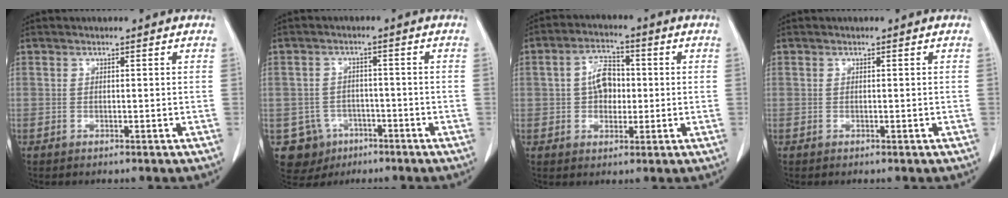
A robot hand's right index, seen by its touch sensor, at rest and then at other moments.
{"total": 6.7, "force": [-2.9, 6.0, 0.6], "torque": [-0.016, 0.009, -0.036]}
{"total": 6.1, "force": [0.2, 3.9, 4.6], "torque": [-0.086, 0.017, 0.002]}
{"total": 0.0}